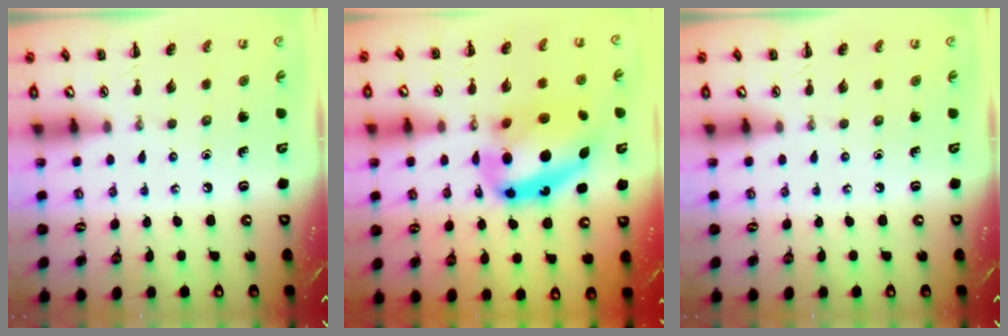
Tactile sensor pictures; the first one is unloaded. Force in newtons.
{"total": 17.8, "press": 17.2, "slide": 4.5}
{"total": 0.0}